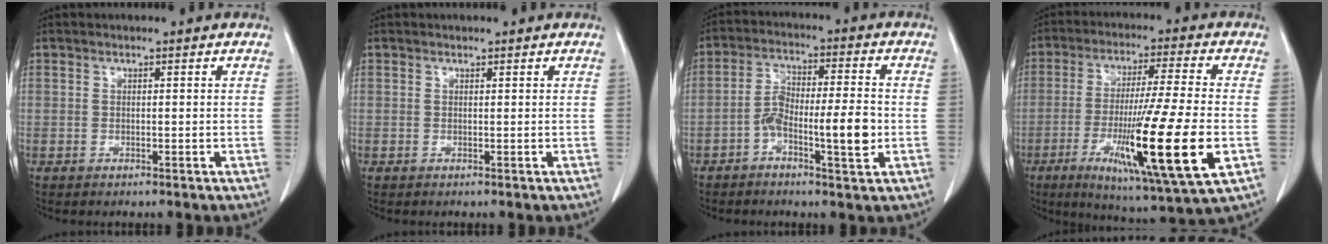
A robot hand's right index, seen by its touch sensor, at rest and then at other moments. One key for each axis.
{"total": 0.0}
{"total": 8.4, "fx": -2.6, "fy": 1.6, "fz": 7.8, "tx": -0.140, "ty": 0.016, "tz": -0.046}
{"total": 19.7, "fx": -5.4, "fy": 0.0, "fz": 18.9, "tx": -0.330, "ty": -0.043, "tz": -0.093}